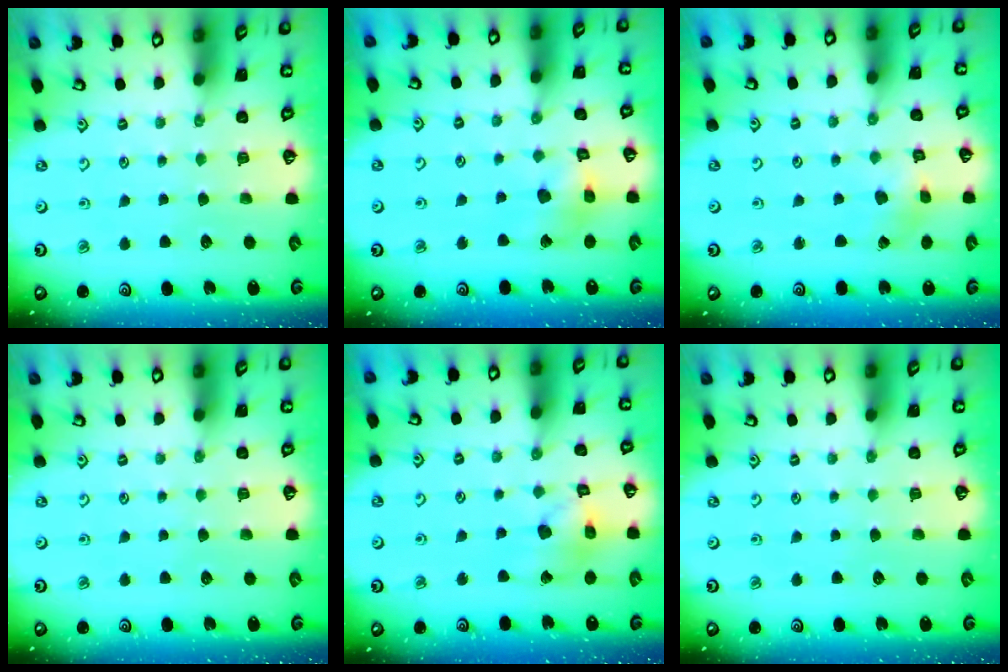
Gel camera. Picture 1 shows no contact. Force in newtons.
{"total": 10.0, "press": 10.0, "slide": 1.2}
{"total": 1.5, "press": 1.5, "slide": 0.3}
{"total": 0.0}
{"total": 12.7, "press": 12.5, "slide": 1.8}
{"total": 0.0}